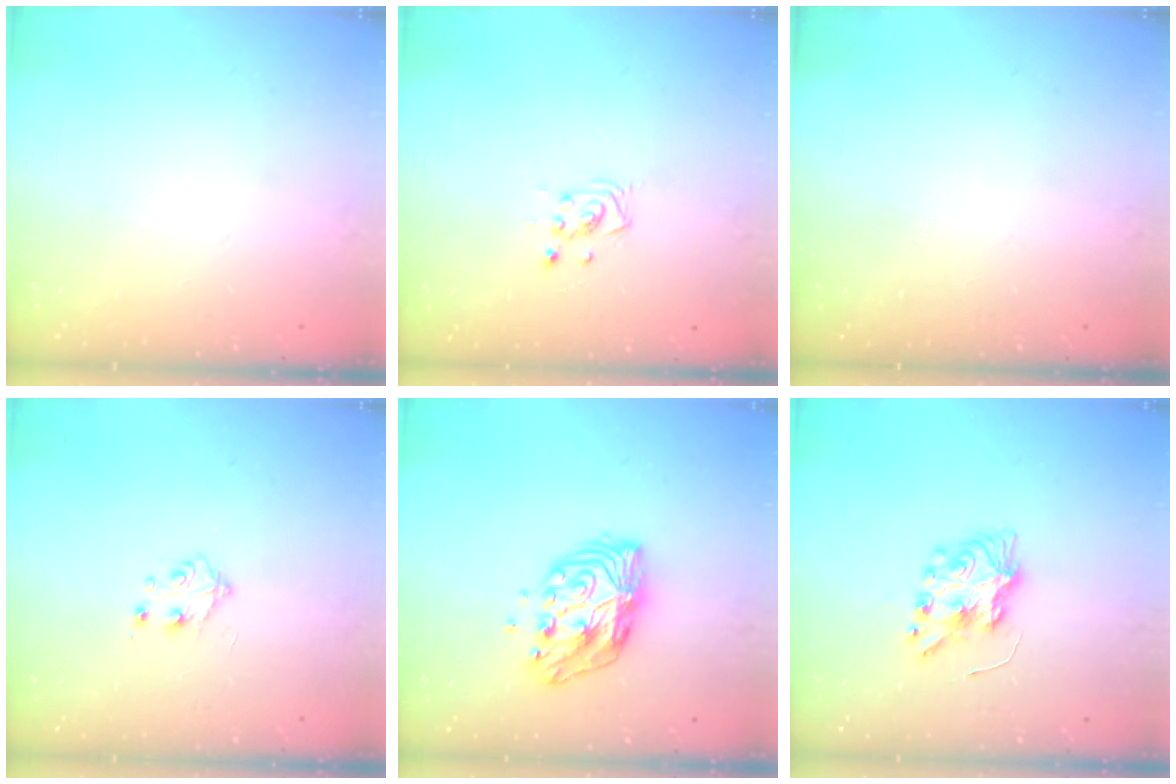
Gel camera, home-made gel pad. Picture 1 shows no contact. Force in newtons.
{"total": 3.6, "press": 3.6, "slide": 0.3}
{"total": 0.0}
{"total": 4.9, "press": 4.9, "slide": 0.7}
{"total": 11.3, "press": 11.3, "slide": 0.7}
{"total": 7.7, "press": 7.7, "slide": 0.3}